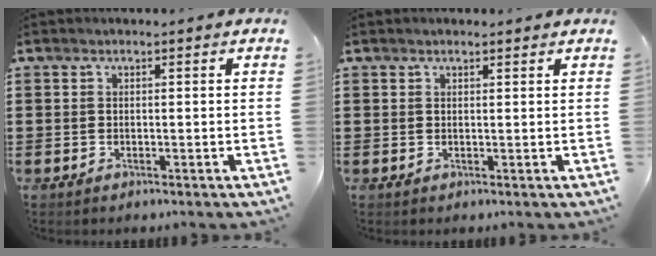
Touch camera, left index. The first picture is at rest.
{"total": 0.8, "force": [0.7, 0.2, 0.4], "torque": [-0.008, 0.001, 0.013]}